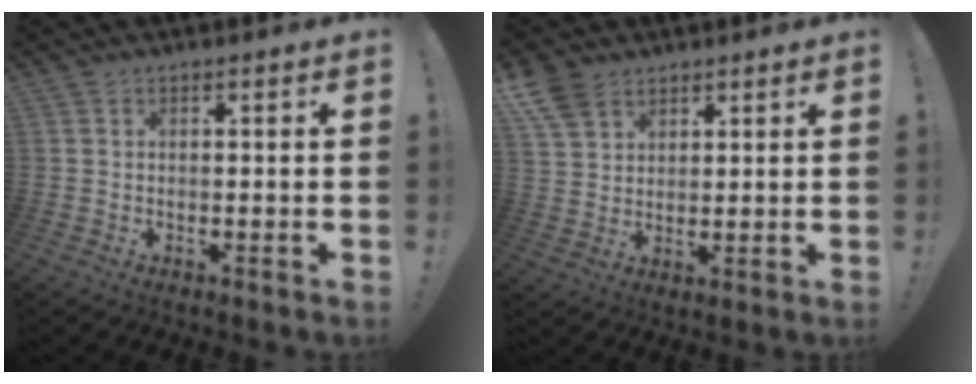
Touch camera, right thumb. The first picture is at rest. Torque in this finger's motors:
{"motor_torque": [-0.50, 0.83, -0.09, 0.18, 0.17]}